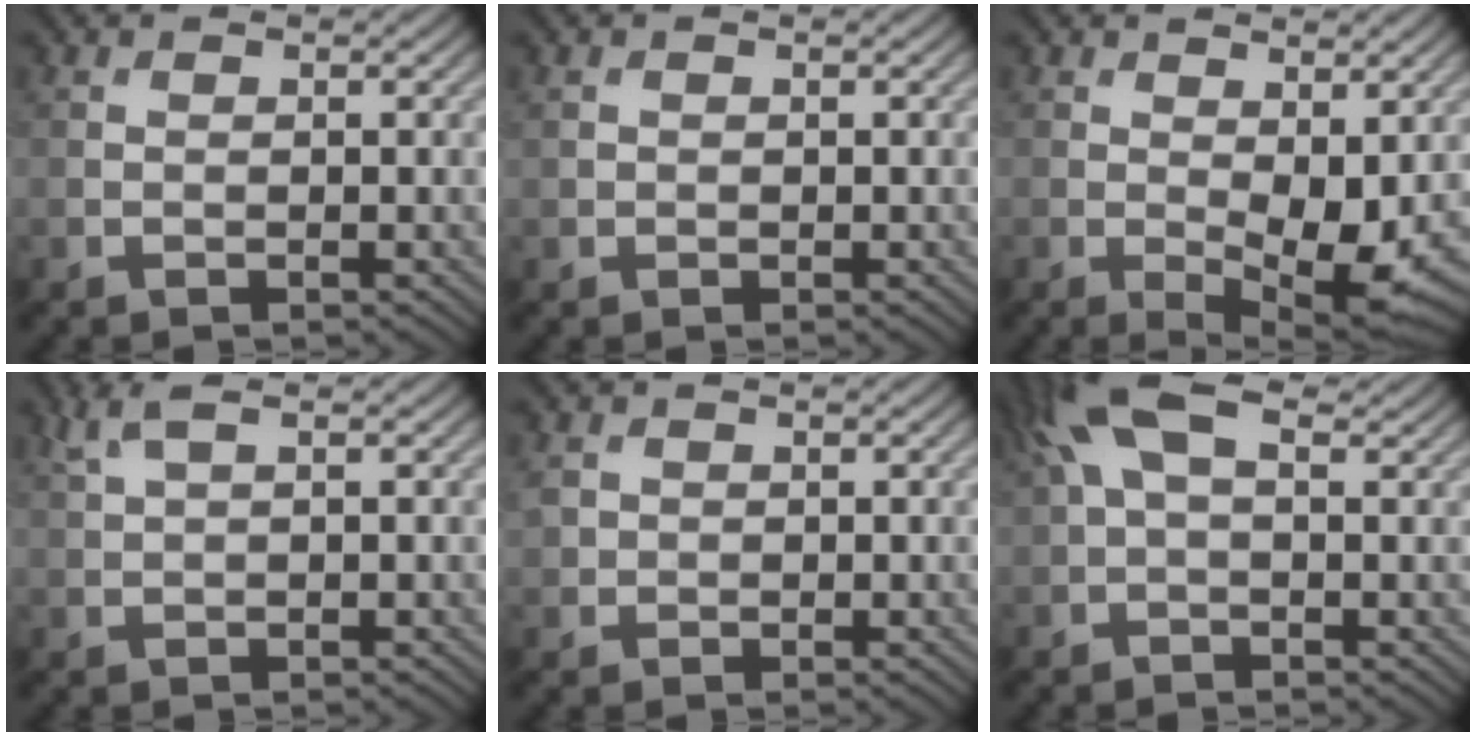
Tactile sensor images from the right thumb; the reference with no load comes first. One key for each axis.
{"total": 0.7, "fx": 0.1, "fy": 0.7, "fz": 0.1, "tx": -0.003, "ty": -0.003, "tz": 0.002}
{"total": 6.8, "fx": -0.4, "fy": 3.3, "fz": 6.0, "tx": -0.103, "ty": -0.018, "tz": 0.005}
{"total": 2.6, "fx": 1.5, "fy": 0.6, "fz": 2.1, "tx": -0.053, "ty": 0.011, "tz": 0.033}
{"total": 2.2, "fx": 0.2, "fy": 2.0, "fz": 0.7, "tx": -0.022, "ty": 0.000, "tz": 0.003}
{"total": 7.6, "fx": 3.1, "fy": 3.4, "fz": 6.1, "tx": -0.133, "ty": 0.023, "tz": 0.050}